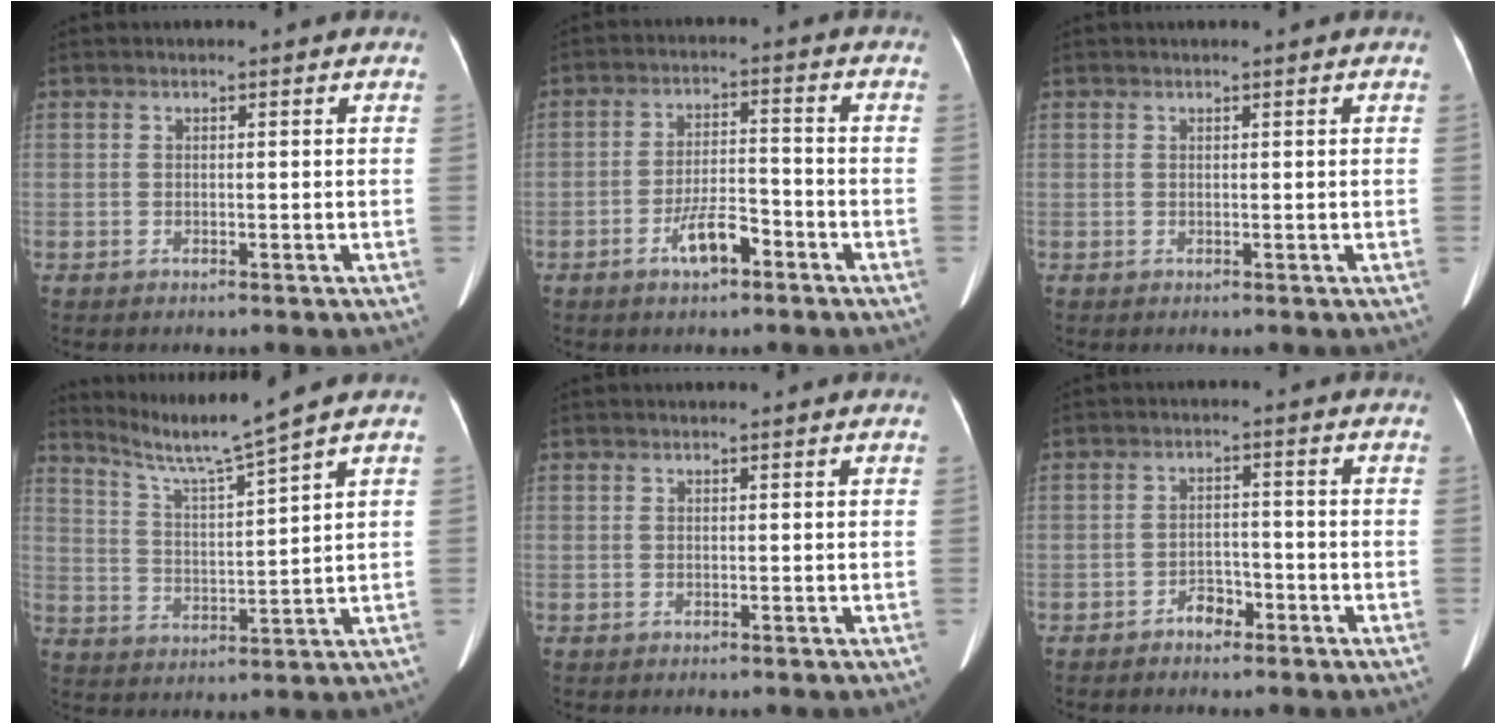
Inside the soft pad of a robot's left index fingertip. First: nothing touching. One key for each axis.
{"total": 5.9, "fx": -3.5, "fy": 1.7, "fz": 4.4, "tx": -0.089, "ty": 0.005, "tz": -0.060}
{"total": 0.0}
{"total": 7.8, "fx": 6.8, "fy": -2.7, "fz": 2.9, "tx": -0.062, "ty": -0.017, "tz": 0.134}
{"total": 0.0}
{"total": 2.9, "fx": -2.2, "fy": 1.5, "fz": 1.3, "tx": -0.020, "ty": 0.006, "tz": -0.034}